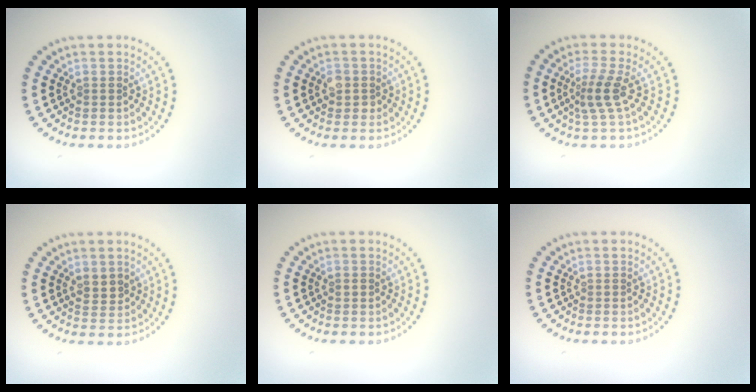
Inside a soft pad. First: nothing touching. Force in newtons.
{"total": 1.5, "press": 1.5, "slide": 0.4}
{"total": 2.6, "press": 1.8, "slide": 1.8}
{"total": 1.3, "press": 1.2, "slide": 0.5}
{"total": 0.6, "press": 0.6, "slide": 0.1}
{"total": 0.0}